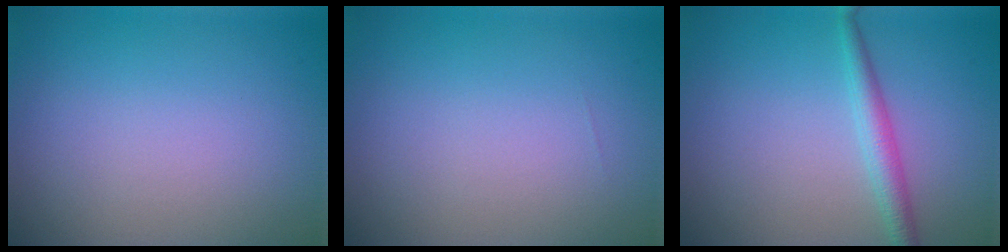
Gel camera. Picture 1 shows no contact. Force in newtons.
{"total": 0.0}
{"total": 2.3, "press": 2.3, "slide": 0.0}